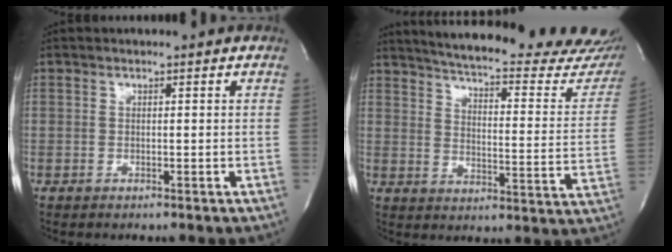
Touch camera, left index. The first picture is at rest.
{"total": 29.8, "force": [26.9, 4.2, 12.1], "torque": [-0.189, -0.106, 0.318]}